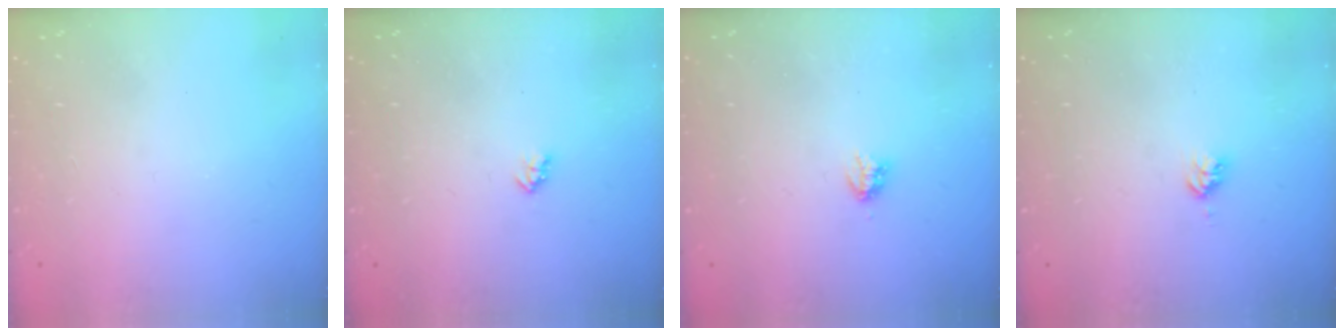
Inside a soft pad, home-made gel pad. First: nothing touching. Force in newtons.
{"total": 2.0, "press": 2.0, "slide": 0.3}
{"total": 2.9, "press": 2.9, "slide": 0.5}
{"total": 2.8, "press": 2.8, "slide": 0.2}